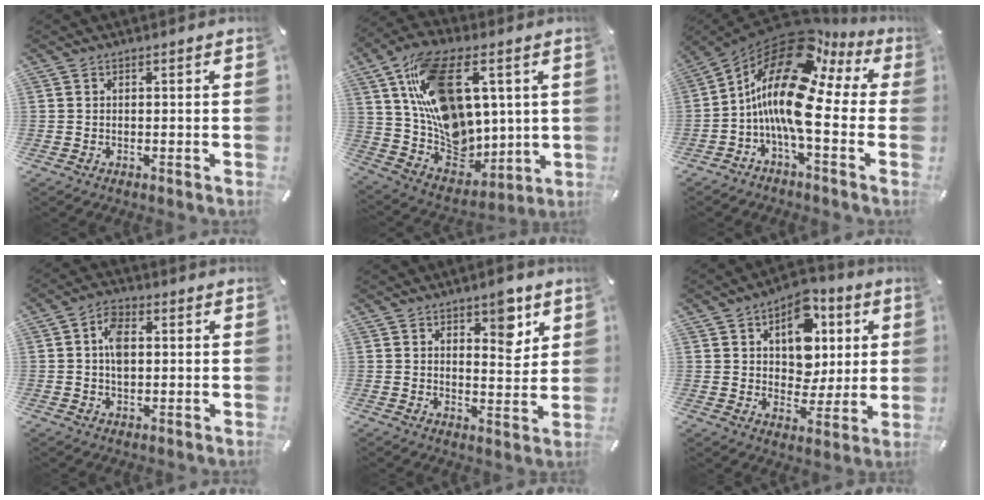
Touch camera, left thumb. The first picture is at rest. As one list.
[{"total": 21.8, "force": [7.8, 14.3, 14.5], "torque": [-0.269, -0.037, 0.145]}, {"total": 17.8, "force": [1.8, 7.2, 16.2], "torque": [-0.326, -0.035, 0.025]}, {"total": 6.1, "force": [0.8, 3.9, 4.6], "torque": [-0.084, 0.002, 0.009]}, {"total": 7.9, "force": [4.9, 4.1, 4.6], "torque": [-0.041, -0.030, 0.078]}, {"total": 13.0, "force": [4.5, 10.0, 6.9], "torque": [-0.088, -0.023, 0.081]}]